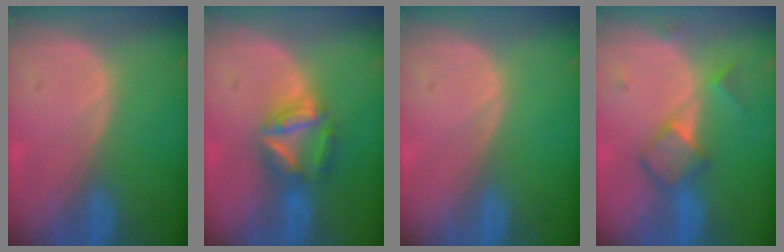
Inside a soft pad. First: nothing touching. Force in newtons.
{"total": 6.0, "press": 5.9, "slide": 1.0}
{"total": 0.0}
{"total": 5.0, "press": 5.0, "slide": 0.5}